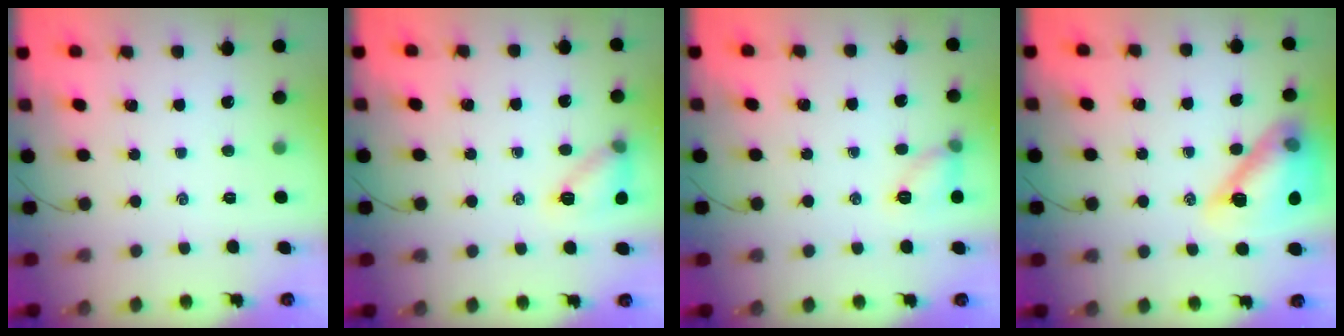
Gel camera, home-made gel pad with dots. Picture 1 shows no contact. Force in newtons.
{"total": 10.3, "press": 10.2, "slide": 1.1}
{"total": 7.8, "press": 7.8, "slide": 0.5}
{"total": 17.1, "press": 17.0, "slide": 2.0}